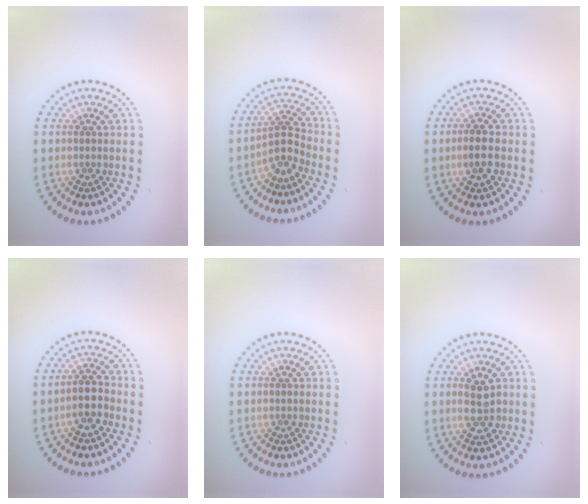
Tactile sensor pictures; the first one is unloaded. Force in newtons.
{"total": 2.6, "press": 1.8, "slide": 1.9}
{"total": 2.5, "press": 2.5, "slide": 0.4}
{"total": 2.6, "press": 2.3, "slide": 1.2}
{"total": 0.0}
{"total": 2.4, "press": 2.4, "slide": 0.4}